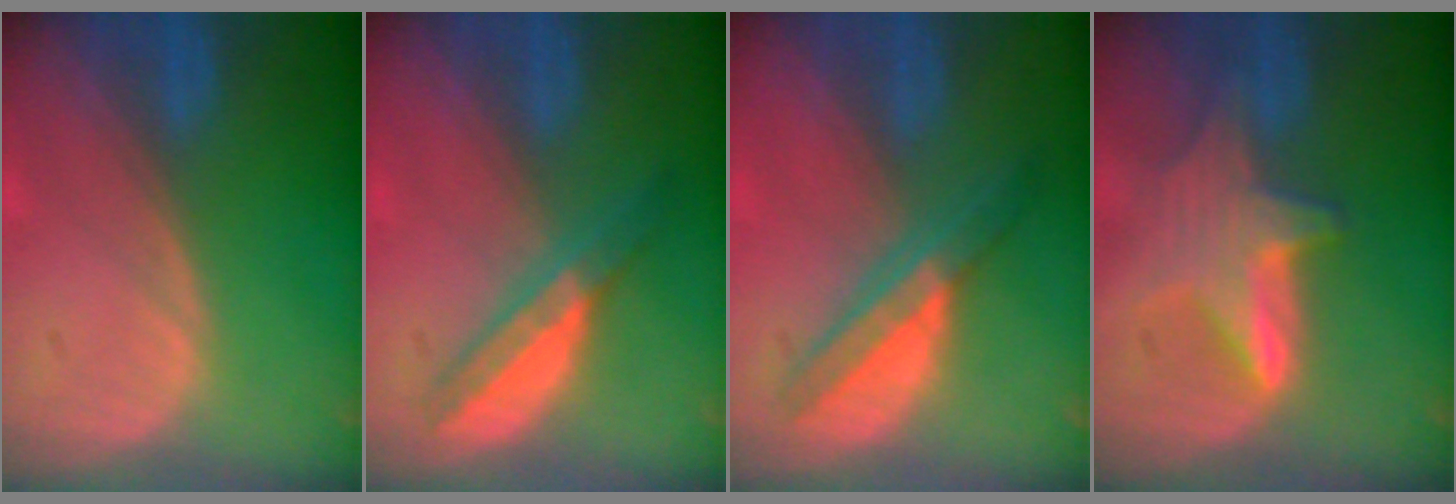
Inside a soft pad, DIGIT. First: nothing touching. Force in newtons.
{"total": 5.8, "press": 5.2, "slide": 2.6}
{"total": 6.6, "press": 5.7, "slide": 3.4}
{"total": 6.6, "press": 6.5, "slide": 1.1}